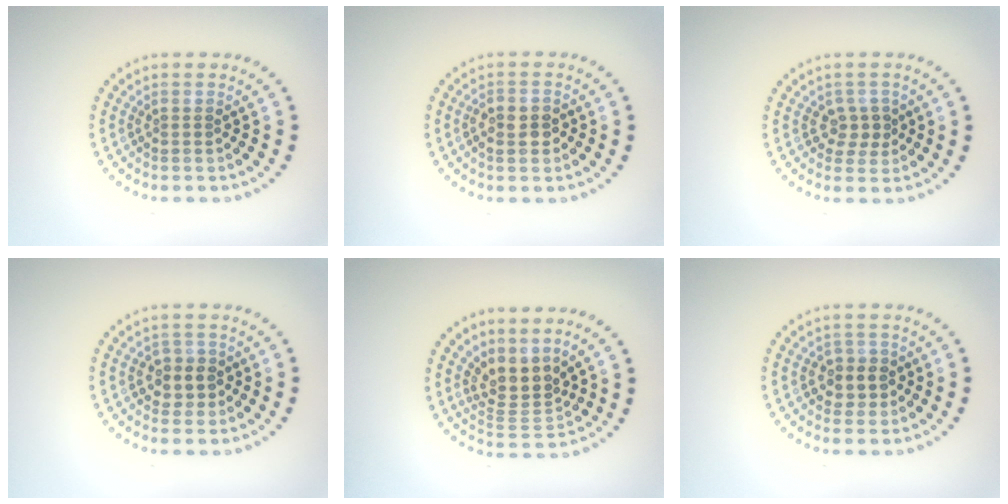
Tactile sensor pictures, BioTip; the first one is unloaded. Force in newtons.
{"total": 2.3, "press": 2.2, "slide": 0.6}
{"total": 2.0, "press": 1.8, "slide": 0.9}
{"total": 2.6, "press": 2.4, "slide": 0.9}
{"total": 3.5, "press": 2.5, "slide": 2.3}
{"total": 2.6, "press": 2.4, "slide": 0.9}